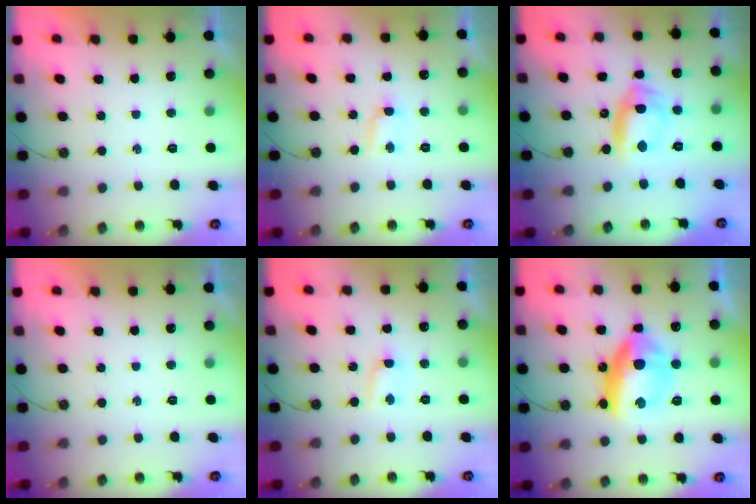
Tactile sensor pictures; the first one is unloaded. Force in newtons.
{"total": 2.5, "press": 2.3, "slide": 0.8}
{"total": 10.7, "press": 10.6, "slide": 1.6}
{"total": 0.0}
{"total": 2.5, "press": 2.3, "slide": 0.8}
{"total": 15.1, "press": 15.1, "slide": 0.3}